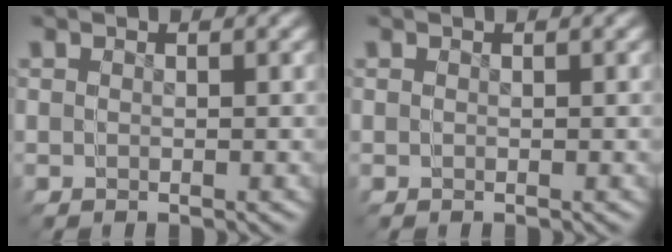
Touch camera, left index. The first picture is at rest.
{"total": 0.0}